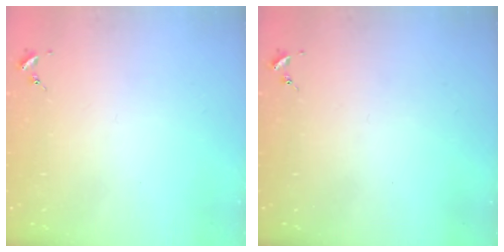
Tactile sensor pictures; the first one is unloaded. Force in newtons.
{"total": 0.0}